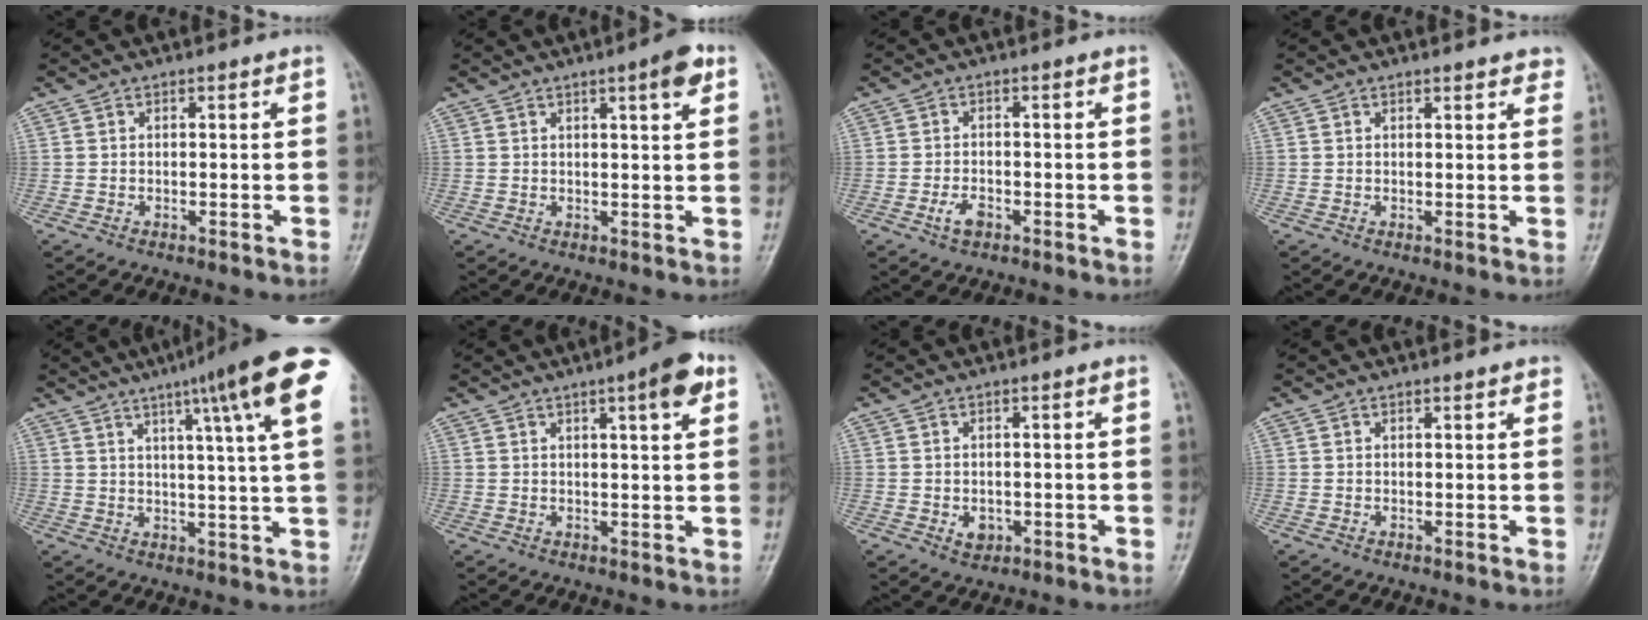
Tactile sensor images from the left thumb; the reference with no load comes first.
{"total": 4.4, "force": [2.3, 0.7, 3.7], "torque": [-0.049, -0.008, 0.030]}
{"total": 2.9, "force": [-1.5, 1.6, 1.9], "torque": [-0.039, 0.009, -0.025]}
{"total": 3.0, "force": [2.6, 1.0, 1.3], "torque": [0.006, -0.004, 0.021]}
{"total": 18.3, "force": [9.2, 1.1, 15.8], "torque": [-0.213, -0.014, 0.105]}
{"total": 6.2, "force": [3.0, 1.2, 5.3], "torque": [-0.067, -0.007, 0.038]}
{"total": 2.4, "force": [-0.5, 1.9, 1.4], "torque": [-0.013, 0.000, -0.002]}
{"total": 1.1, "force": [0.8, 0.3, 0.7], "torque": [-0.007, -0.002, 0.009]}